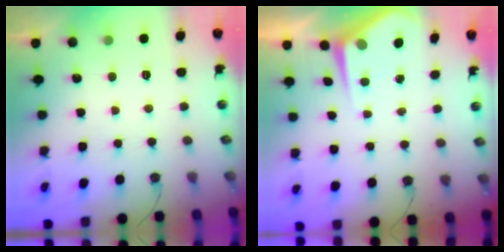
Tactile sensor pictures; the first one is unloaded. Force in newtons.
{"total": 4.4, "press": 4.4, "slide": 0.5}